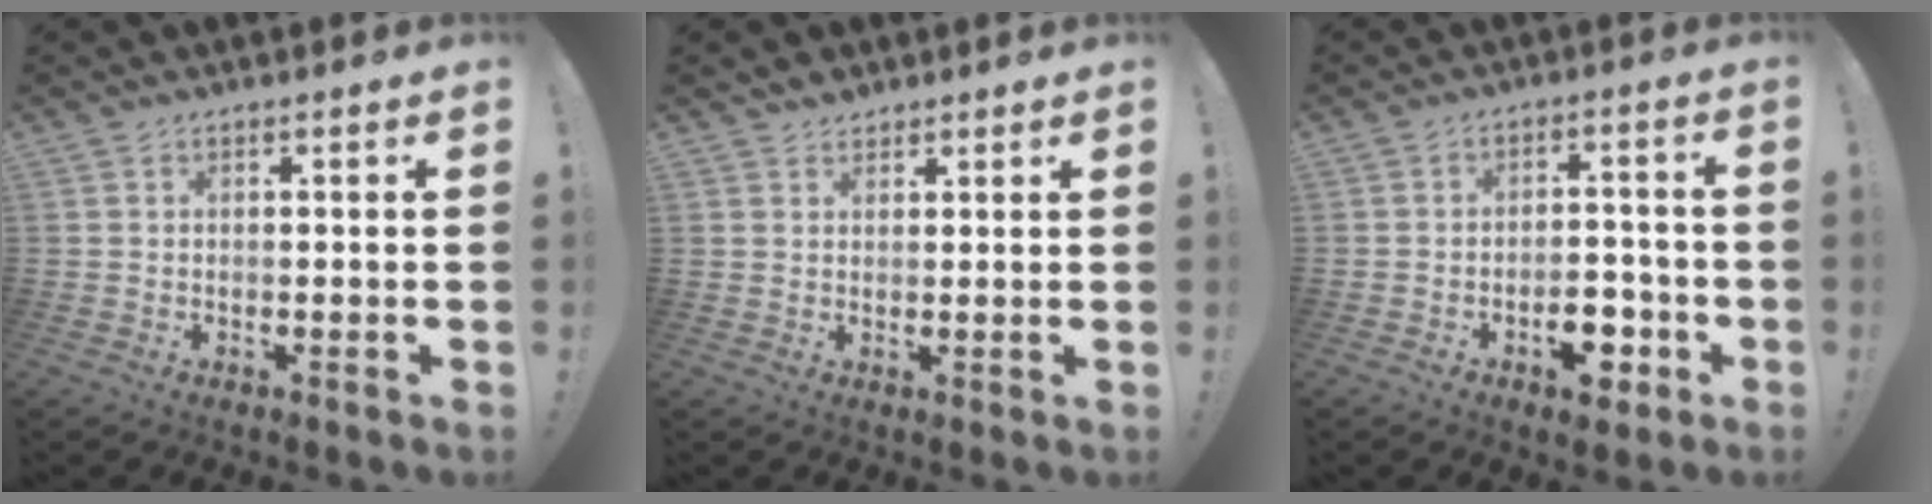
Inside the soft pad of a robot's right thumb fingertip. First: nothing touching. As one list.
[{"total": 2.5, "force": [2.1, 1.2, 0.1], "torque": [0.011, -0.014, 0.039]}, {"total": 8.7, "force": [-4.1, 5.2, 5.7], "torque": [-0.061, 0.028, -0.064]}]